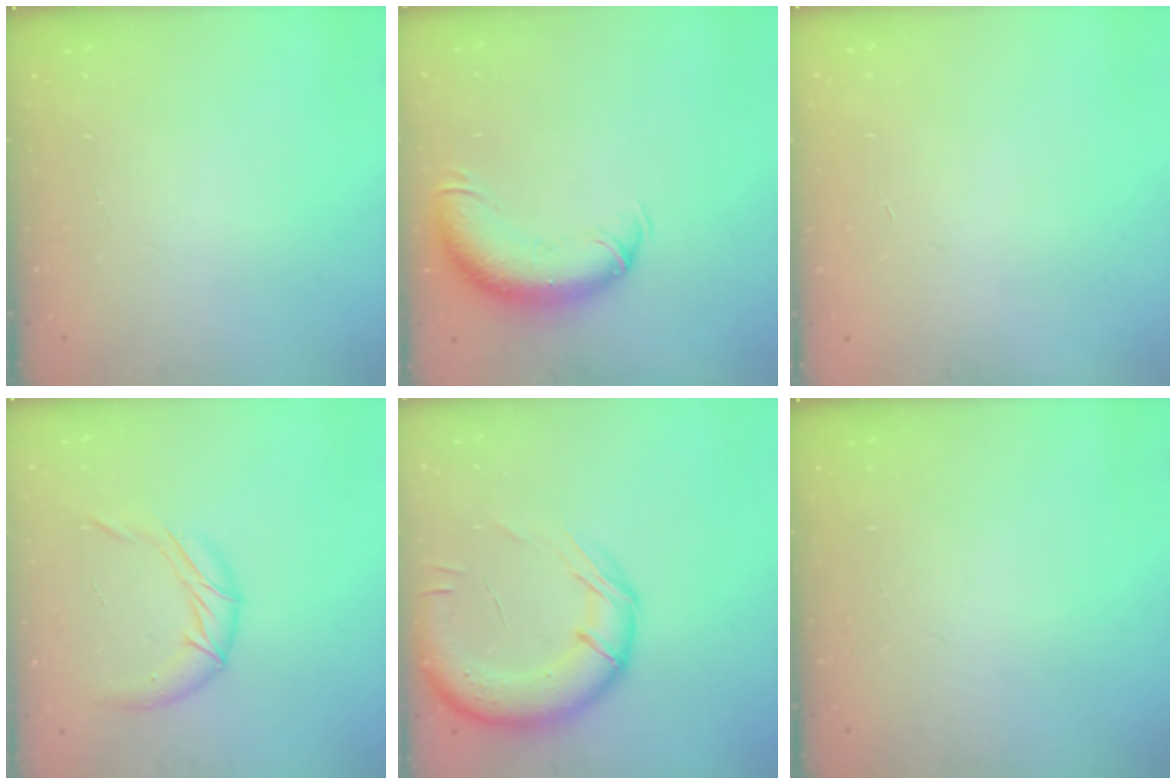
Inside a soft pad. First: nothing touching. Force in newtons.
{"total": 12.5, "press": 12.2, "slide": 3.0}
{"total": 0.6, "press": 0.6, "slide": 0.2}
{"total": 10.8, "press": 10.7, "slide": 1.3}
{"total": 16.7, "press": 16.5, "slide": 2.5}
{"total": 0.0}